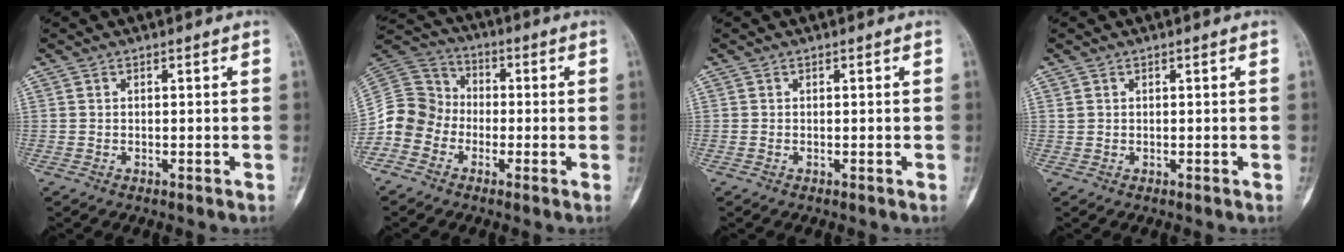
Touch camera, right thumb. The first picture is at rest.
{"total": 10.0, "force": [-4.1, 8.7, 2.9], "torque": [-0.041, 0.052, -0.089]}
{"total": 0.0}
{"total": 0.7, "force": [0.3, 0.6, 0.2], "torque": [0.000, 0.001, 0.006]}